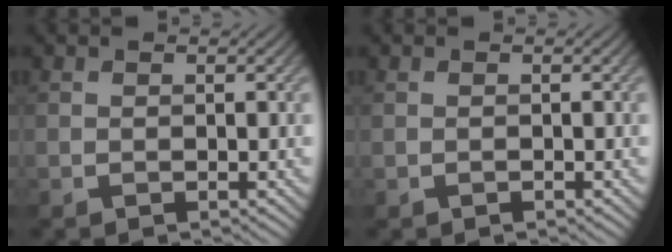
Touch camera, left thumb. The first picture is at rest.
{"total": 0.0}